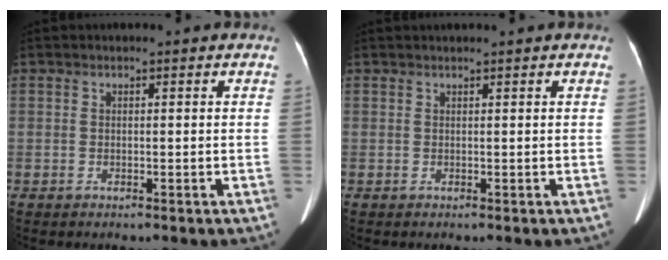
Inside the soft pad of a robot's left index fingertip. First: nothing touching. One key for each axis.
{"total": 1.7, "fx": 1.5, "fy": -0.2, "fz": 0.7, "tx": -0.008, "ty": 0.025, "tz": 0.028}